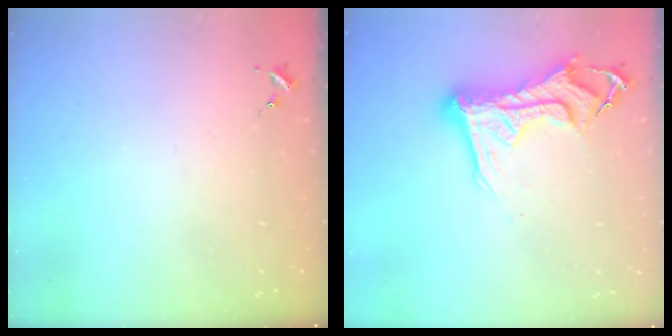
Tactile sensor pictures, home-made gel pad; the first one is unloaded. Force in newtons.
{"total": 16.2, "press": 16.1, "slide": 1.7}